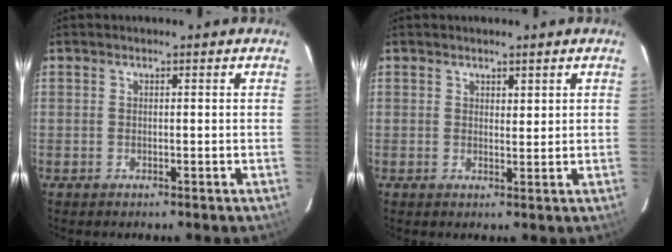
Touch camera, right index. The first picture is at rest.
{"total": 1.4, "force": [1.0, 0.6, 0.7], "torque": [-0.008, -0.002, 0.016]}